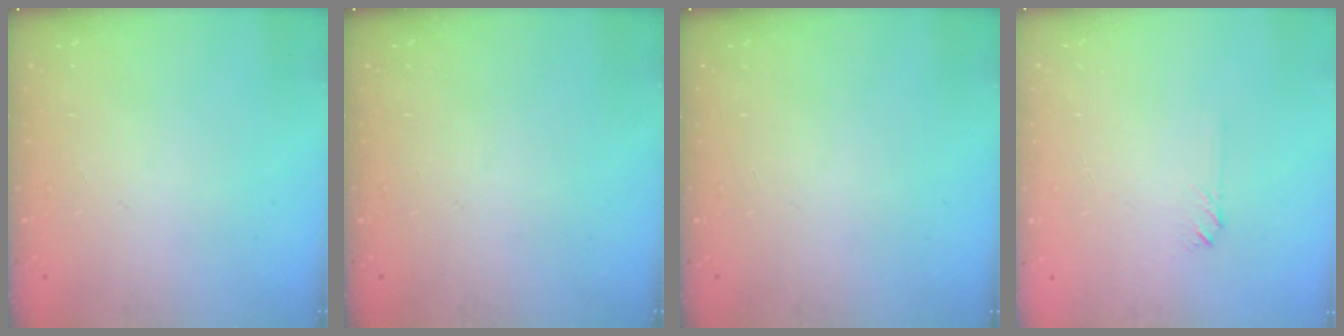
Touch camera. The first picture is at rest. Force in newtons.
{"total": 0.0}
{"total": 0.0}
{"total": 2.0, "press": 2.0, "slide": 0.3}